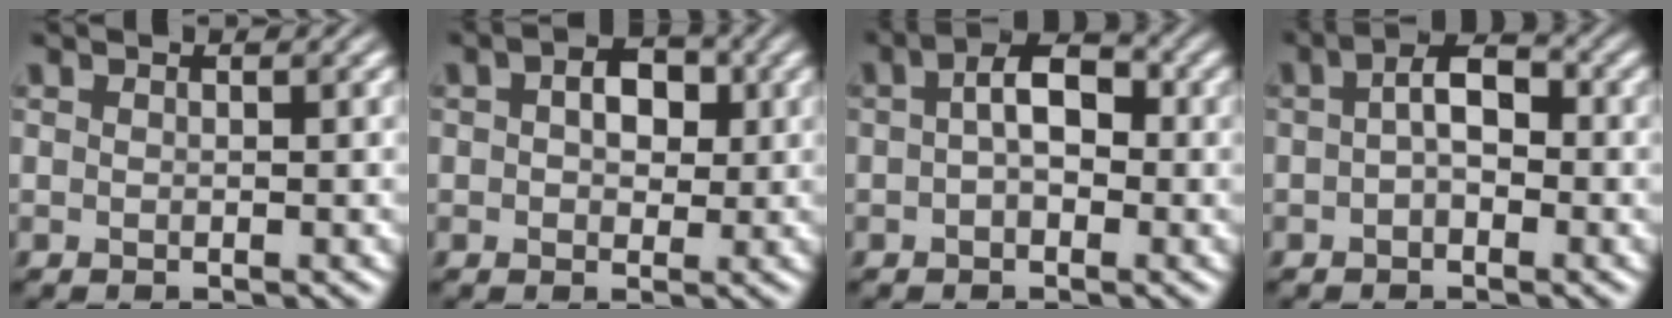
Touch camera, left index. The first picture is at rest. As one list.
[{"total": 3.8, "force": [0.8, 2.5, 2.7], "torque": [-0.037, 0.006, 0.006]}, {"total": 4.0, "force": [0.2, 2.2, 3.3], "torque": [-0.050, 0.008, -0.007]}, {"total": 3.3, "force": [-0.1, 1.7, 2.8], "torque": [-0.048, 0.008, -0.010]}]